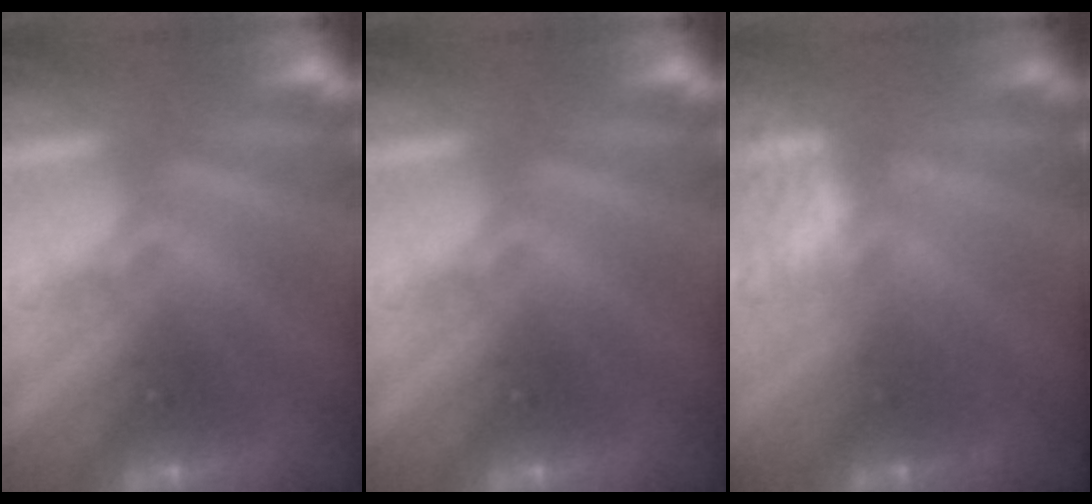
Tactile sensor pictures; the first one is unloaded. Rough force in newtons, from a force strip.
{"total": 0.0}
{"total": 4.5}